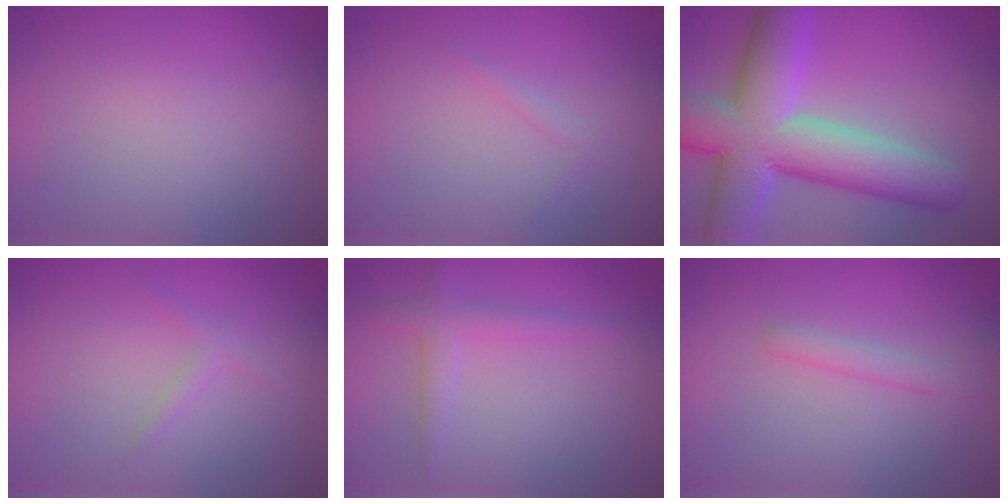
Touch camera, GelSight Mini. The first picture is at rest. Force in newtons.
{"total": 0.8, "press": 0.8, "slide": 0.1}
{"total": 12.2, "press": 12.2, "slide": 0.5}
{"total": 1.1, "press": 1.1, "slide": 0.0}
{"total": 2.1, "press": 2.1, "slide": 0.1}
{"total": 1.6, "press": 1.6, "slide": 0.1}